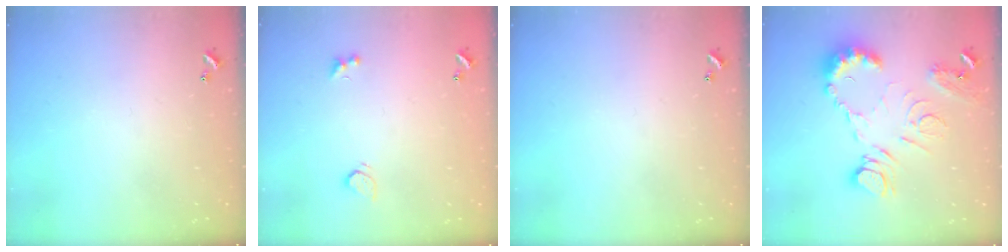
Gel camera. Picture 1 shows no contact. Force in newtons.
{"total": 2.0, "press": 1.7, "slide": 1.0}
{"total": 0.0}
{"total": 16.0, "press": 15.9, "slide": 1.2}